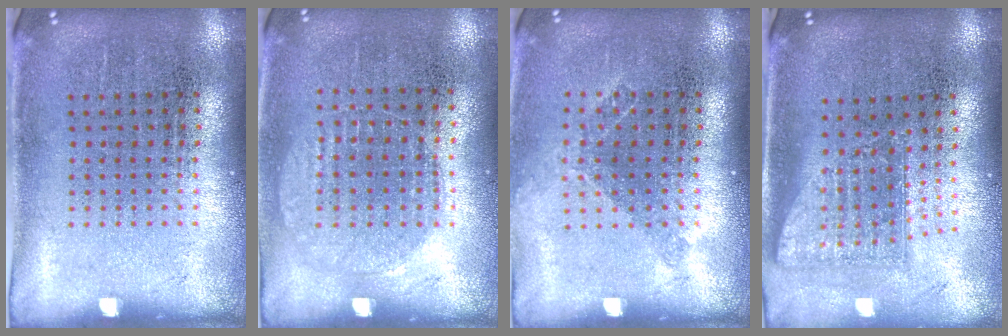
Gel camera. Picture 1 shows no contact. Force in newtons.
{"total": 0.9, "press": 0.9, "slide": 0.3}
{"total": 1.1, "press": 0.9, "slide": 0.6}
{"total": 1.7, "press": 1.2, "slide": 1.1}